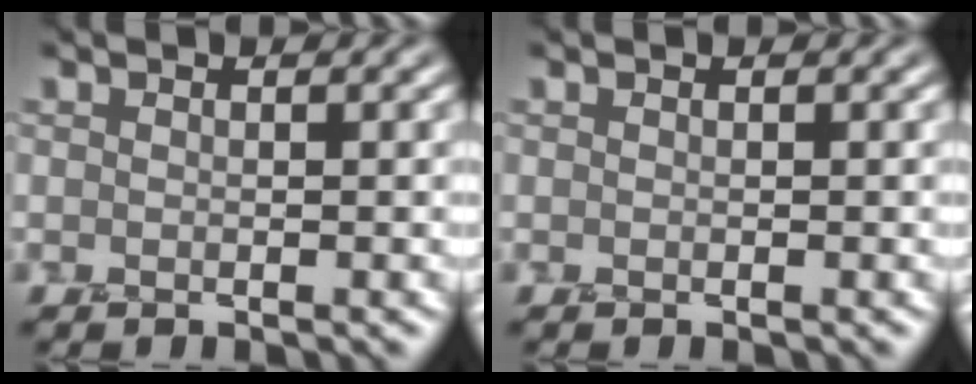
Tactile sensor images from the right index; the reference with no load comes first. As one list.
[{"total": 0.0}]